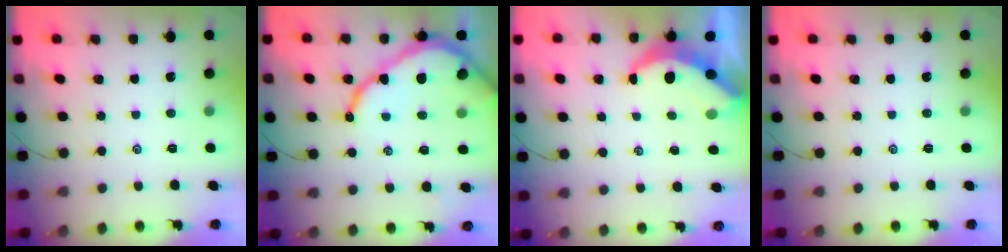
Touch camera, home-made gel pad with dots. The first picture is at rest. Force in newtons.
{"total": 11.9, "press": 11.8, "slide": 1.3}
{"total": 6.3, "press": 6.3, "slide": 0.2}
{"total": 0.0}